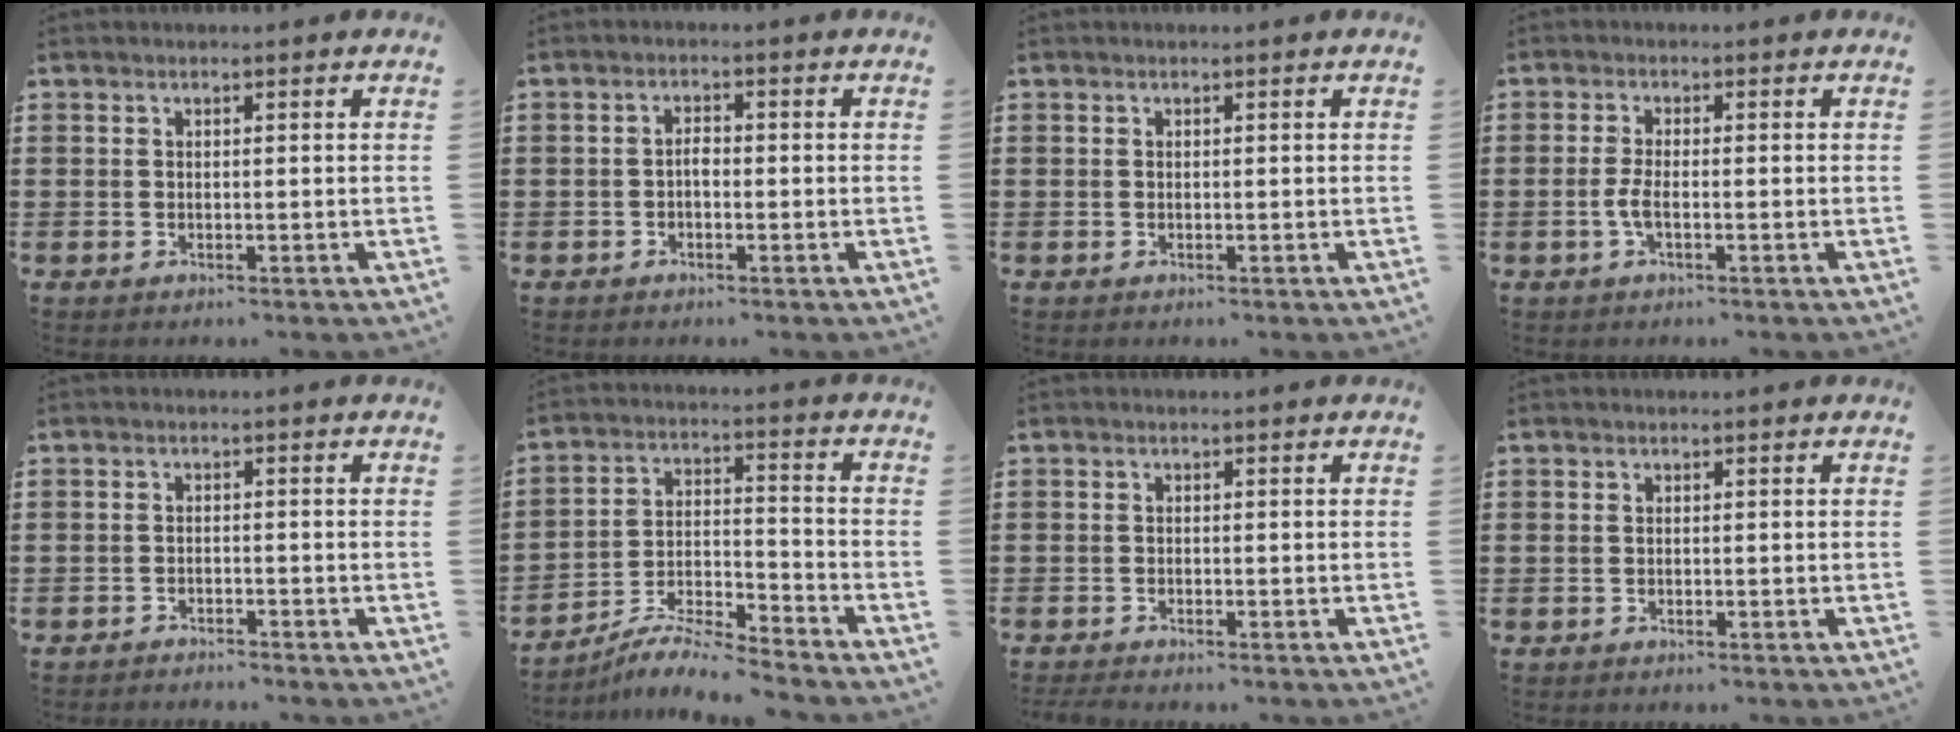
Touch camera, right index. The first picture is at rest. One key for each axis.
{"total": 1.5, "fx": -0.5, "fy": 0.8, "fz": 1.2, "tx": -0.025, "ty": 0.004, "tz": -0.010}
{"total": 0.0}
{"total": 2.8, "fx": -0.9, "fy": 0.7, "fz": 2.5, "tx": -0.068, "ty": -0.006, "tz": -0.022}
{"total": 1.5, "fx": -1.5, "fy": 0.2, "fz": -0.1, "tx": -0.002, "ty": 0.003, "tz": -0.034}
{"total": 7.3, "fx": -6.9, "fy": 0.2, "fz": 2.4, "tx": -0.050, "ty": 0.003, "tz": -0.136}
{"total": 1.1, "fx": -1.1, "fy": -0.1, "fz": 0.2, "tx": -0.006, "ty": -0.005, "tz": -0.020}
{"total": 0.0}